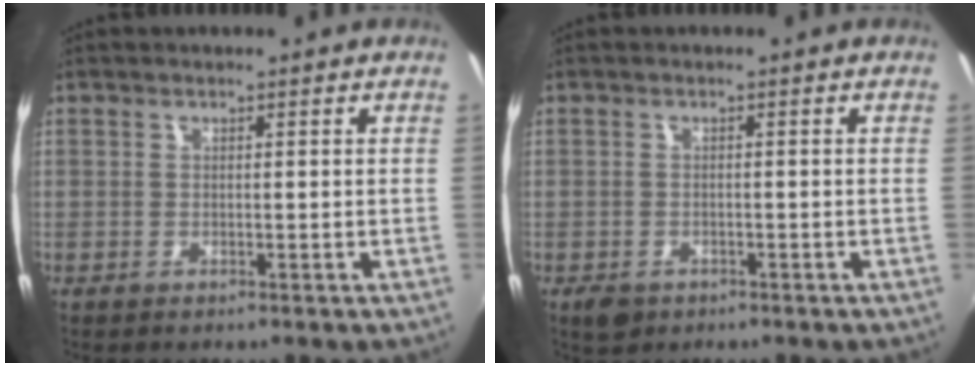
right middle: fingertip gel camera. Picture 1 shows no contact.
{"total": 3.0, "force": [-1.8, 2.0, 1.4], "torque": [-0.033, -0.006, -0.028]}